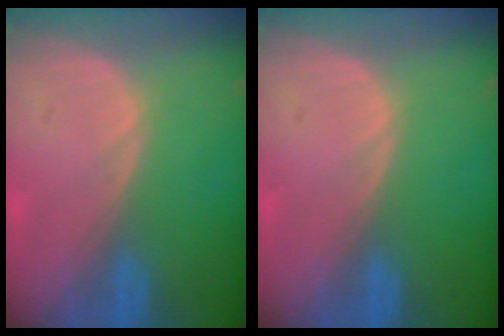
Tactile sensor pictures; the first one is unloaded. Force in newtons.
{"total": 0.0}